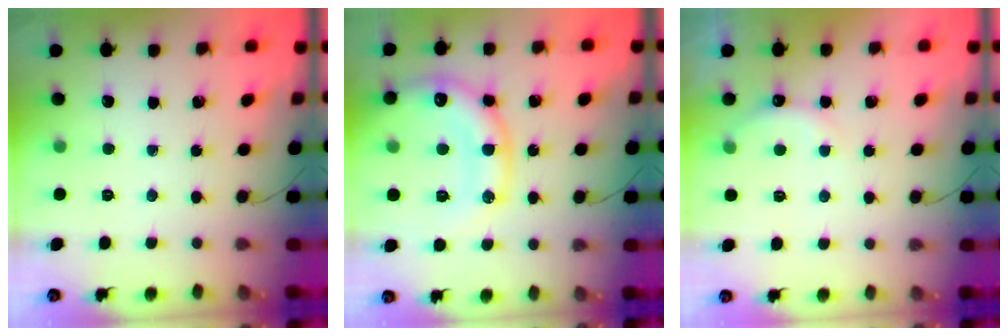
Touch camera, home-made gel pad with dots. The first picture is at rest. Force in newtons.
{"total": 19.0, "press": 18.8, "slide": 2.4}
{"total": 6.5, "press": 6.4, "slide": 1.3}